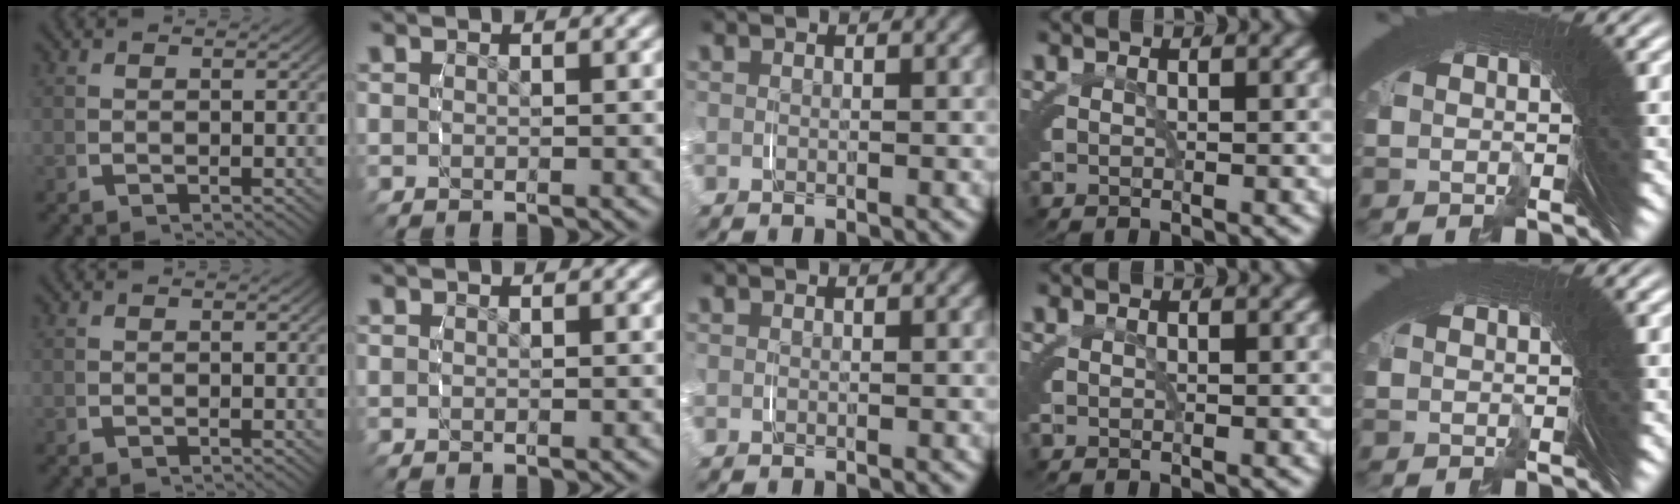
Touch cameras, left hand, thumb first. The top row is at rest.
{}